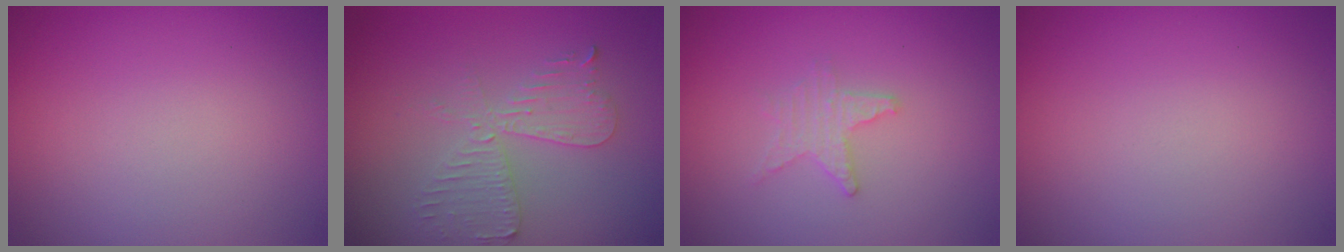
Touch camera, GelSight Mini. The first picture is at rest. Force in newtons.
{"total": 2.6, "press": 2.5, "slide": 0.5}
{"total": 1.7, "press": 1.6, "slide": 0.4}
{"total": 0.0}